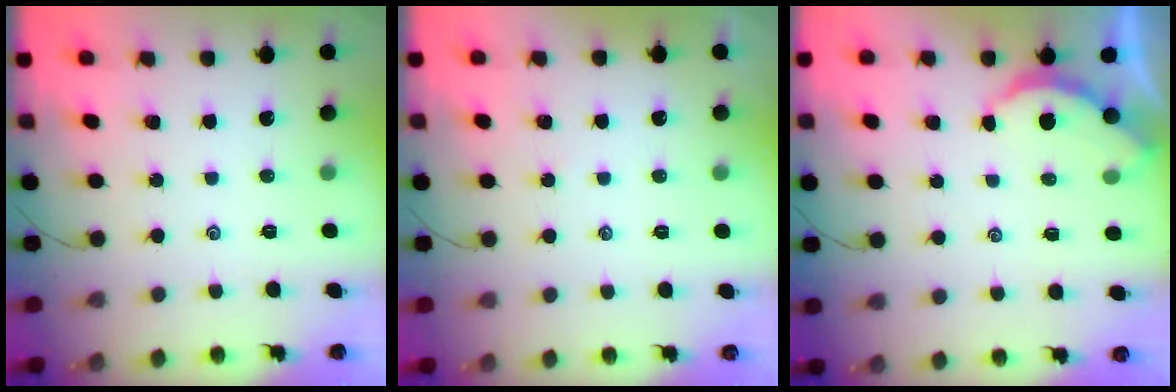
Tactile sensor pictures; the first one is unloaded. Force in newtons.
{"total": 1.9, "press": 1.8, "slide": 0.4}
{"total": 2.3, "press": 2.3, "slide": 0.3}